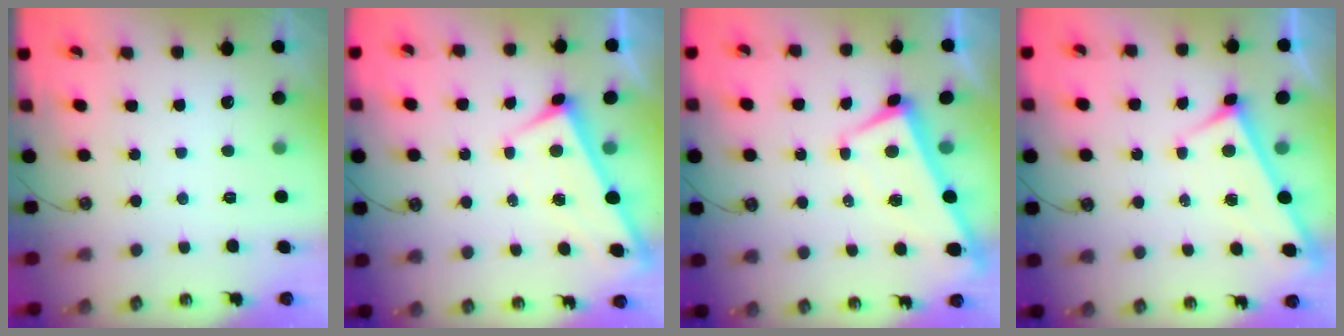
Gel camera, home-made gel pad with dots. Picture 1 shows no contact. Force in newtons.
{"total": 1.9, "press": 1.9, "slide": 0.2}
{"total": 2.4, "press": 2.3, "slide": 0.7}
{"total": 2.9, "press": 2.9, "slide": 0.3}